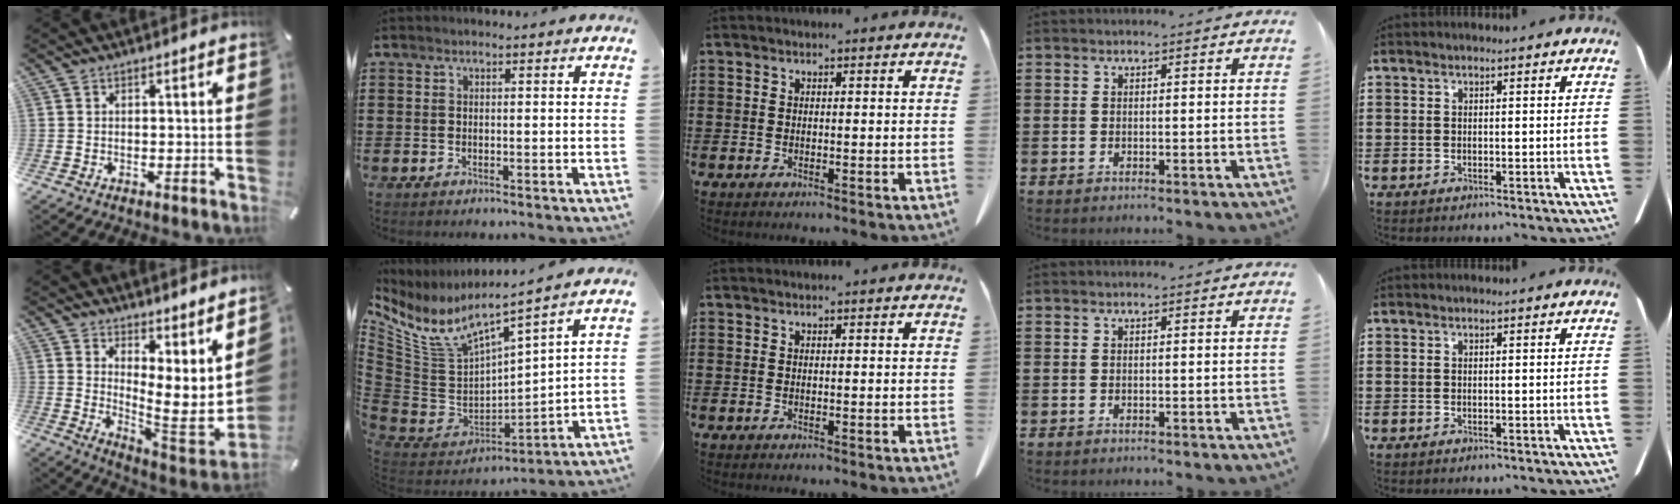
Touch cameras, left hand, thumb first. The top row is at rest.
{"thumb": {"total": 10.1, "force": [2.6, 3.4, 9.1], "torque": [-0.112, -0.070, 0.053]}, "index": {"total": 7.0, "force": [5.1, 1.9, 4.4], "torque": [-0.118, -0.046, 0.084]}}